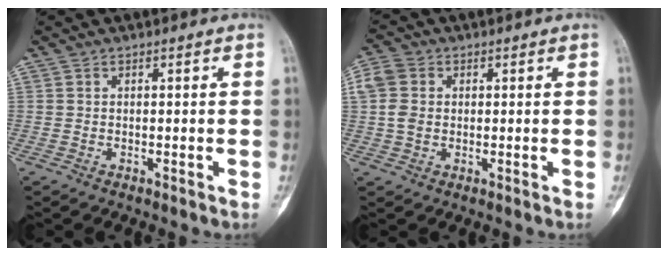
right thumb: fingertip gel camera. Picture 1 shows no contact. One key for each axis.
{"total": 5.4, "fx": 0.7, "fy": 4.4, "fz": 3.1, "tx": -0.070, "ty": 0.009, "tz": 0.009}